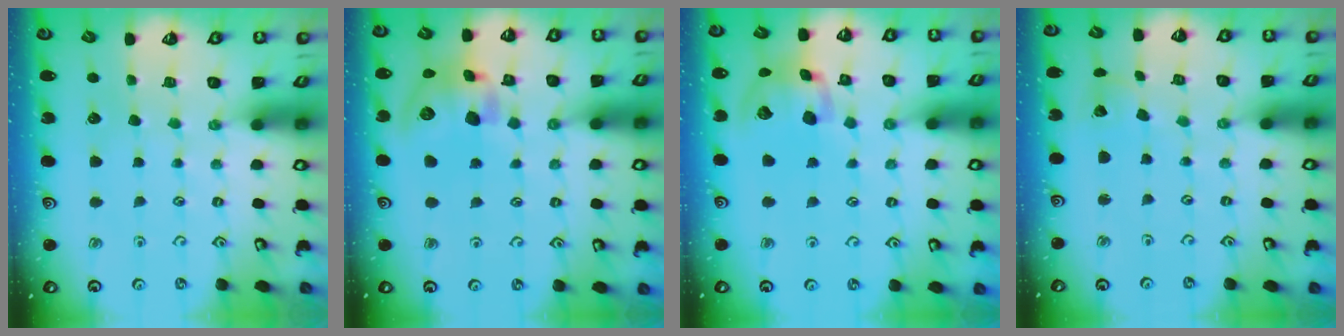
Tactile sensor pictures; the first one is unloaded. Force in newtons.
{"total": 12.9, "press": 12.7, "slide": 2.0}
{"total": 14.6, "press": 14.4, "slide": 2.5}
{"total": 2.3, "press": 2.3, "slide": 0.4}